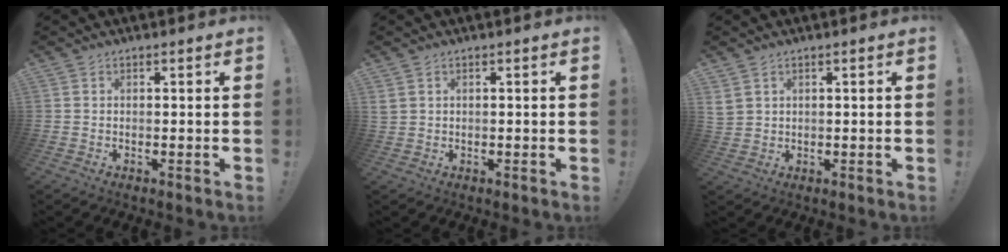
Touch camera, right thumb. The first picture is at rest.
{"total": 1.5, "force": [0.8, 1.0, 0.6], "torque": [-0.014, 0.005, 0.015]}
{"total": 3.2, "force": [2.0, 2.2, 1.2], "torque": [-0.020, -0.006, 0.039]}